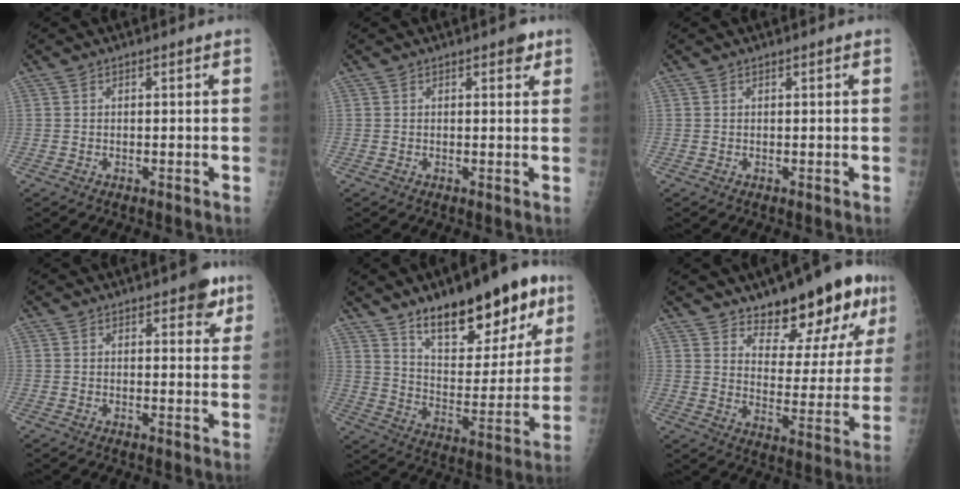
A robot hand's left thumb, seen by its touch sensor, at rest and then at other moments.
{"total": 2.2, "force": [1.3, 1.1, 1.4], "torque": [-0.006, -0.003, 0.013]}
{"total": 0.0}
{"total": 4.7, "force": [2.7, 2.3, 3.1], "torque": [-0.012, -0.009, 0.027]}
{"total": 22.5, "force": [13.9, 9.4, 15.0], "torque": [-0.168, -0.061, 0.222]}
{"total": 17.2, "force": [11.7, 6.3, 10.9], "torque": [-0.098, -0.080, 0.174]}